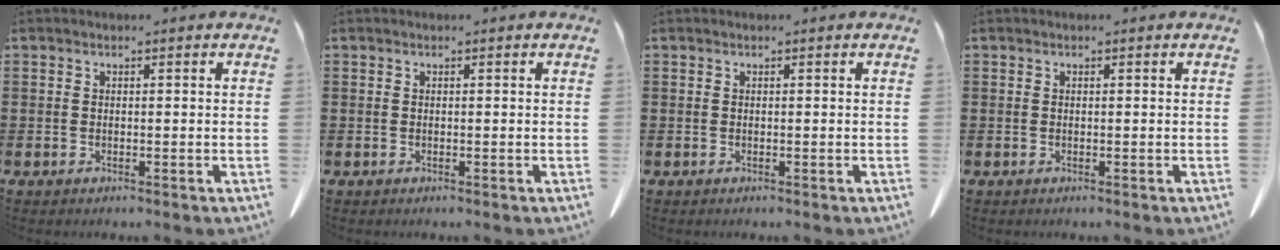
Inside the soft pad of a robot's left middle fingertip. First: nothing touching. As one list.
[{"total": 0.0}, {"total": 0.0}, {"total": 0.0}]